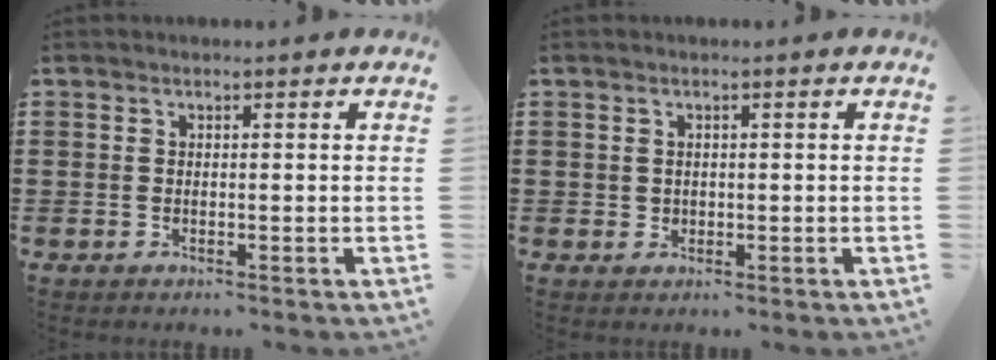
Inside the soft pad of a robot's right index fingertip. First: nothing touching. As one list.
[{"total": 1.0, "force": [0.3, 0.9, 0.2], "torque": [-0.007, 0.005, 0.006]}]